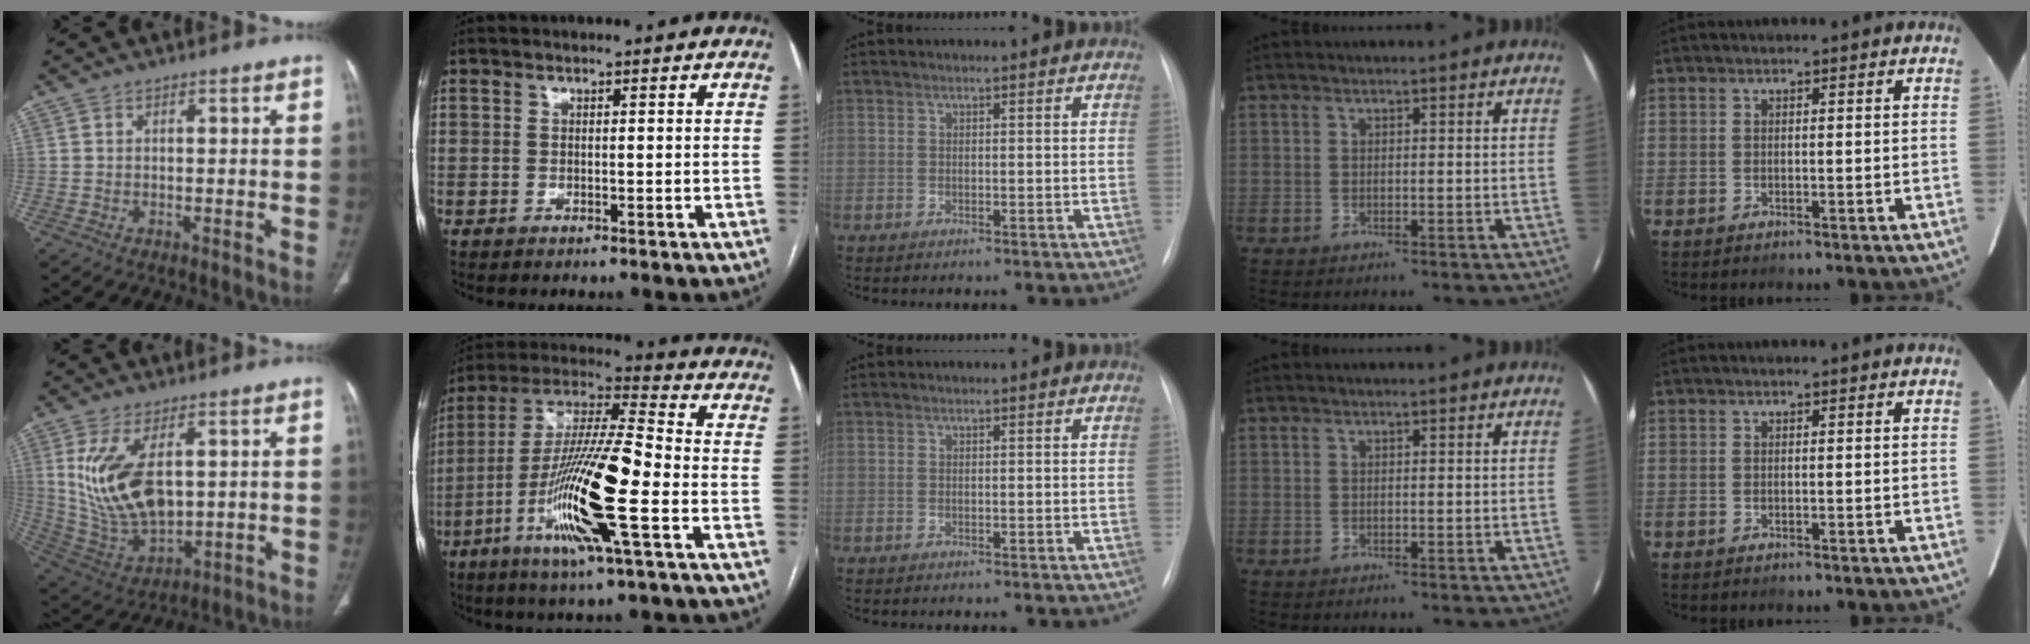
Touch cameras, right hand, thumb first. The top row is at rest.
{"thumb": {"total": 16.3, "force": [3.6, 8.5, 13.4], "torque": [-0.256, -0.019, 0.089]}, "index": {"total": 18.0, "force": [-5.8, 0.8, 17.0], "torque": [-0.340, -0.013, -0.112]}}